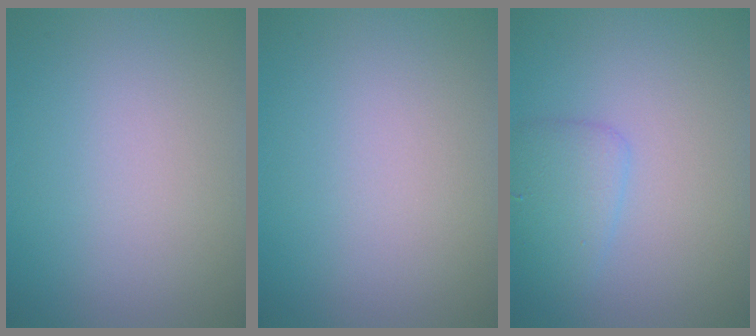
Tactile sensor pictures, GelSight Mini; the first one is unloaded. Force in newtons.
{"total": 0.0}
{"total": 2.4, "press": 2.4, "slide": 0.0}